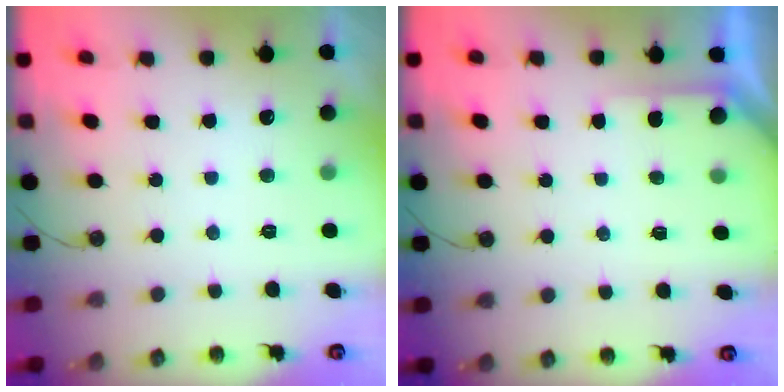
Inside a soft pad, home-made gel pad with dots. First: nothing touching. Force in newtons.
{"total": 2.9, "press": 2.8, "slide": 0.2}